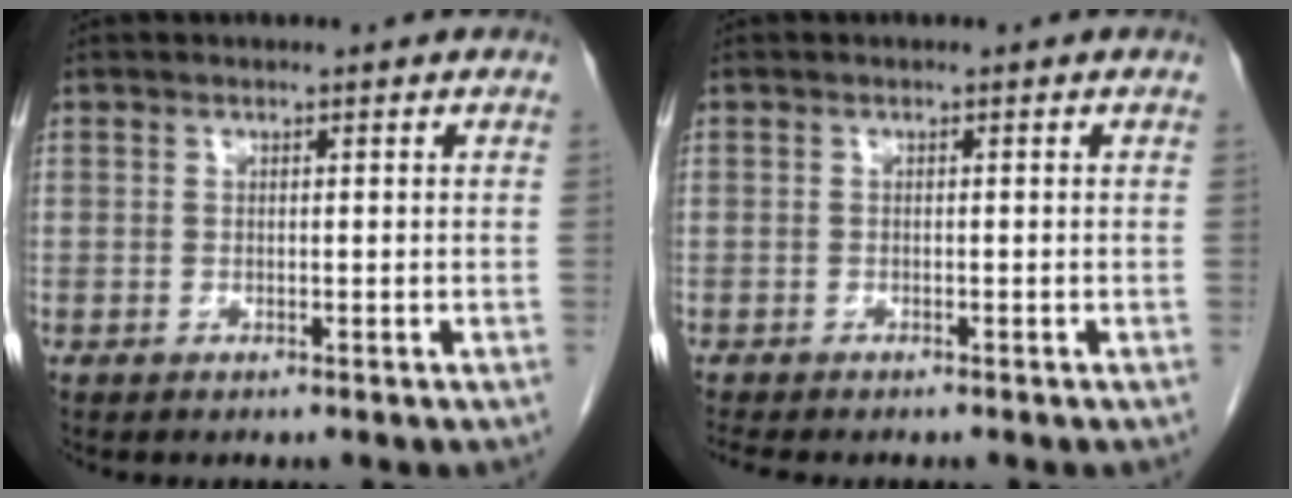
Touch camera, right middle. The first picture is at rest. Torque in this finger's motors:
{"motor_torque": [0.21, -0.07, 0.00, 0.00]}